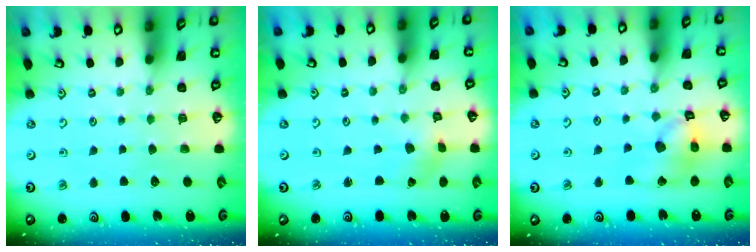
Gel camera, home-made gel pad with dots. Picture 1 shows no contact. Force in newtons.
{"total": 0.7, "press": 0.7, "slide": 0.1}
{"total": 13.3, "press": 13.1, "slide": 1.8}